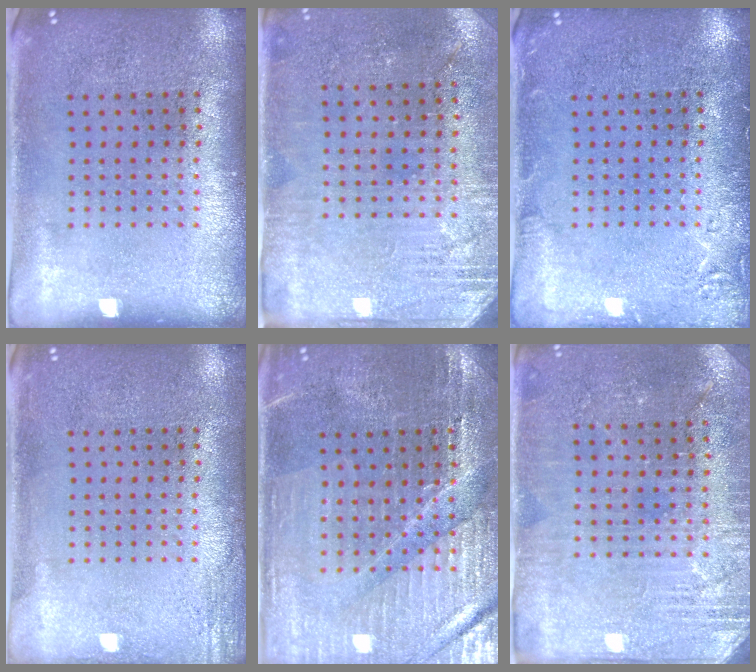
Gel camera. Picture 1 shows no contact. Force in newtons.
{"total": 2.9, "press": 2.7, "slide": 1.1}
{"total": 2.0, "press": 2.0, "slide": 0.4}
{"total": 1.8, "press": 1.8, "slide": 0.2}
{"total": 3.1, "press": 3.1, "slide": 0.5}
{"total": 2.8, "press": 2.8, "slide": 0.4}